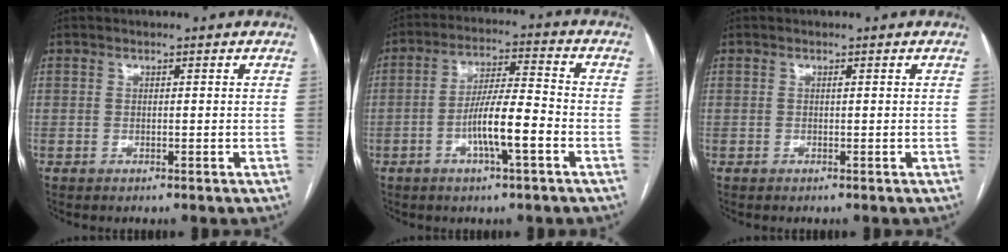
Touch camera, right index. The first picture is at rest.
{"total": 8.7, "force": [-3.2, 0.9, 8.0], "torque": [-0.152, 0.008, -0.055]}
{"total": 0.0}